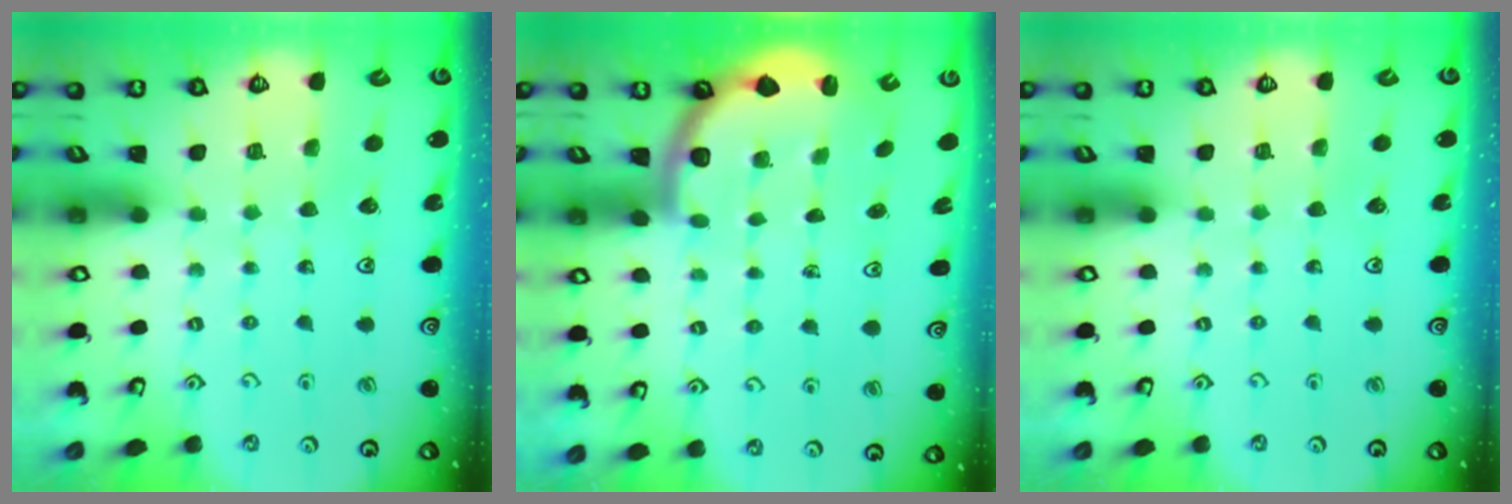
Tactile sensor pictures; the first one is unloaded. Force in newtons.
{"total": 2.6, "press": 2.5, "slide": 0.7}
{"total": 0.0}